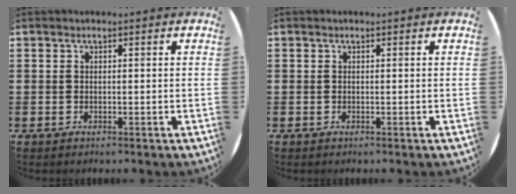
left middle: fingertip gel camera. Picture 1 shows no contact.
{"total": 0.0}